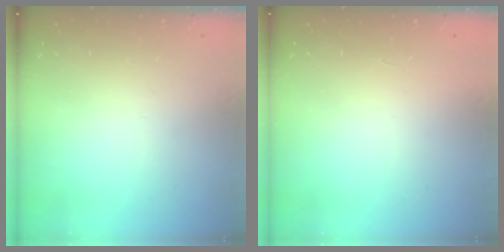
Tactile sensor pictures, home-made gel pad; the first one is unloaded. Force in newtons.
{"total": 1.7, "press": 1.7, "slide": 0.1}